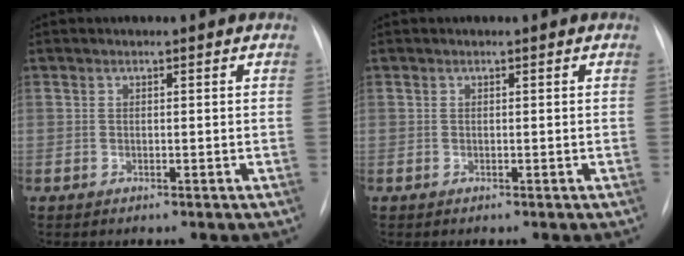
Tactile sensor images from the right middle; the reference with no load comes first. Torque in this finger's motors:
{"motor_torque": [0.00, 0.00, 0.00, 0.00]}